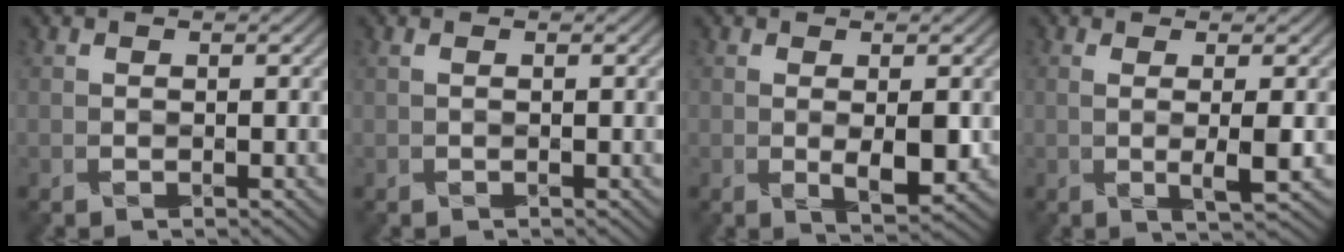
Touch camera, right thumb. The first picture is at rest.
{"total": 0.6, "force": [0.1, 0.1, 0.6], "torque": [-0.012, 0.001, 0.000]}
{"total": 3.2, "force": [0.1, 0.7, 3.2], "torque": [-0.060, -0.005, 0.011]}
{"total": 3.6, "force": [0.1, 0.4, 3.5], "torque": [-0.066, 0.001, 0.006]}